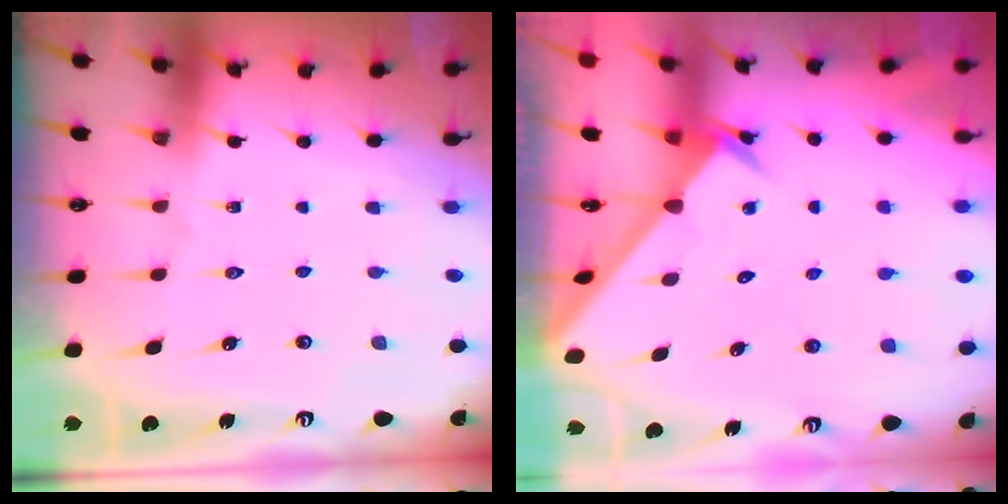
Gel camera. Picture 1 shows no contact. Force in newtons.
{"total": 2.4, "press": 2.4, "slide": 0.2}